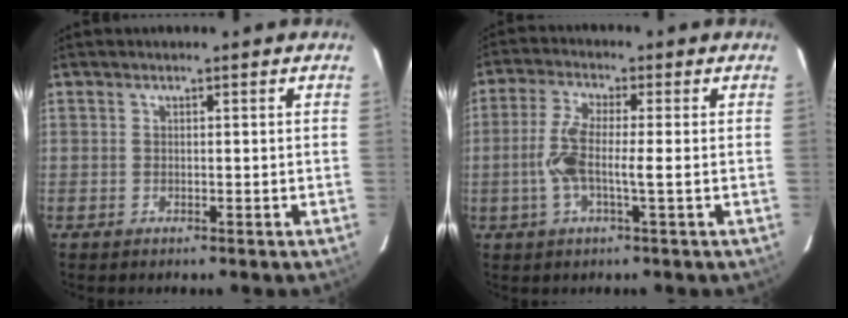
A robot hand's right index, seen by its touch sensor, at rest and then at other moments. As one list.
[{"total": 6.3, "force": [-0.8, 0.6, 6.2], "torque": [-0.139, 0.004, -0.020]}]